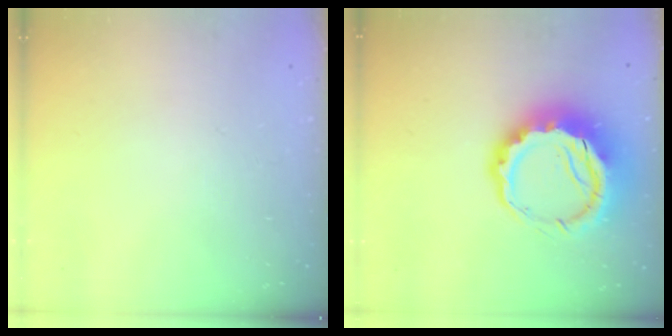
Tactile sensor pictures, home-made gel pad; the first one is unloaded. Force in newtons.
{"total": 13.1, "press": 12.8, "slide": 2.8}